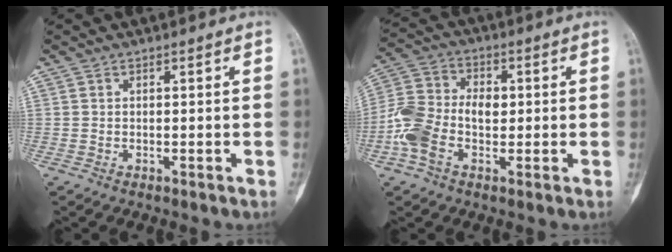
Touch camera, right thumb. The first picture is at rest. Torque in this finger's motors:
{"motor_torque": [0.21, 0.19, 0.04, -0.03, 0.18]}